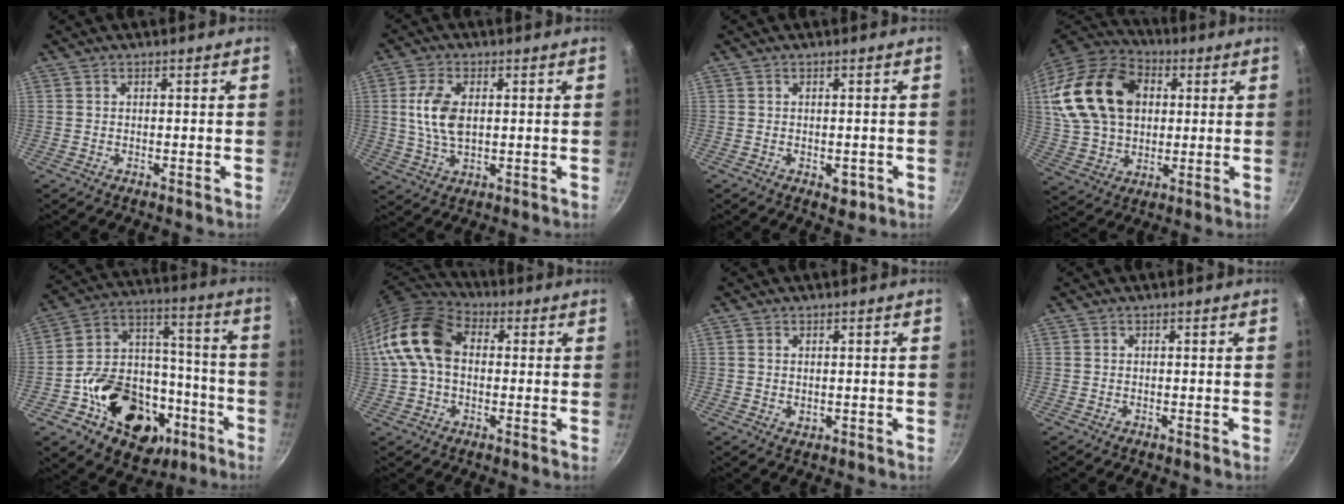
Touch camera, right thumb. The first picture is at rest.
{"total": 8.4, "force": [1.1, 4.6, 6.9], "torque": [-0.133, 0.001, 0.022]}
{"total": 2.8, "force": [-0.9, 1.8, 1.9], "torque": [-0.014, 0.004, -0.007]}
{"total": 23.7, "force": [5.1, 16.8, 15.8], "torque": [-0.283, 0.017, 0.092]}
{"total": 26.4, "force": [-10.9, 18.8, 14.9], "torque": [-0.205, 0.081, -0.160]}
{"total": 14.7, "force": [1.4, 10.1, 10.5], "torque": [-0.180, 0.028, 0.006]}
{"total": 1.4, "force": [0.4, 1.0, 0.9], "torque": [-0.012, -0.001, 0.006]}
{"total": 0.0}